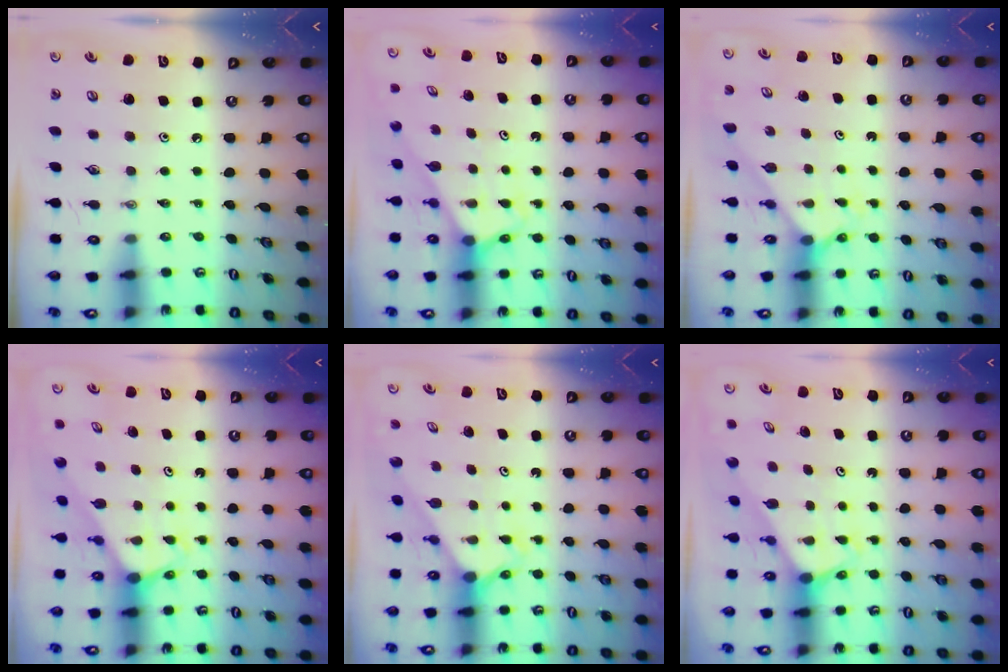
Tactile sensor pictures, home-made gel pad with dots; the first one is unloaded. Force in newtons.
{"total": 2.6, "press": 2.6, "slide": 0.1}
{"total": 2.1, "press": 2.1, "slide": 0.2}
{"total": 1.9, "press": 1.9, "slide": 0.1}
{"total": 2.0, "press": 2.0, "slide": 0.2}
{"total": 1.9, "press": 1.9, "slide": 0.1}